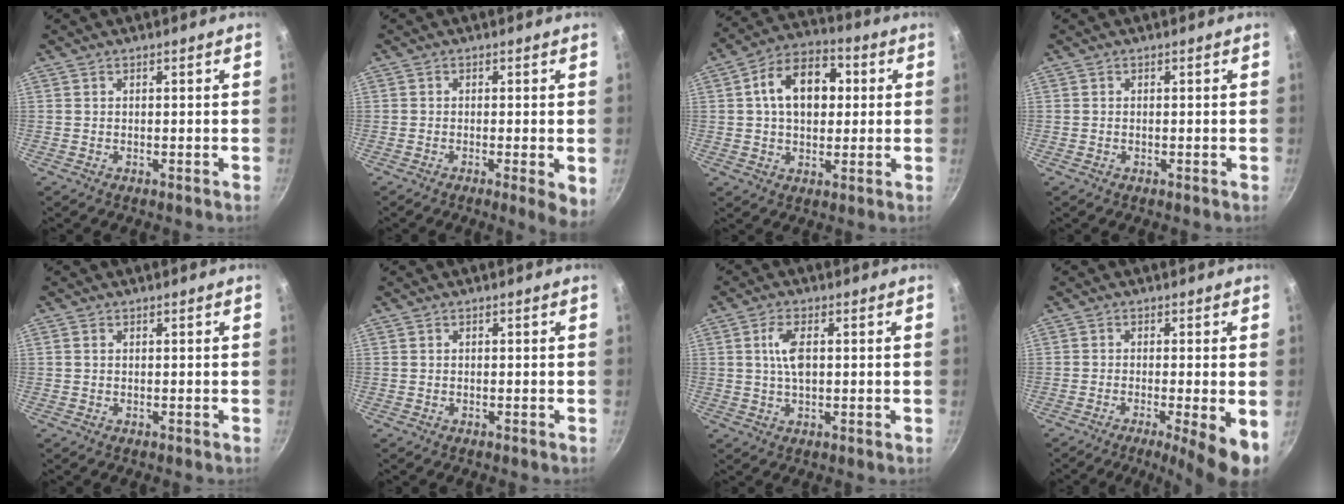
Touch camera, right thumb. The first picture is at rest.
{"total": 4.6, "force": [-1.0, 0.9, 4.4], "torque": [-0.055, -0.006, -0.014]}
{"total": 13.4, "force": [2.2, 9.1, 9.6], "torque": [-0.117, 0.021, 0.022]}
{"total": 0.0}
{"total": 0.7, "force": [0.2, 0.5, 0.4], "torque": [-0.009, 0.002, 0.003]}
{"total": 0.0}
{"total": 5.4, "force": [0.9, 2.3, 4.7], "torque": [-0.091, 0.005, 0.015]}
{"total": 8.9, "force": [-3.1, 1.5, 8.2], "torque": [-0.120, -0.002, -0.045]}